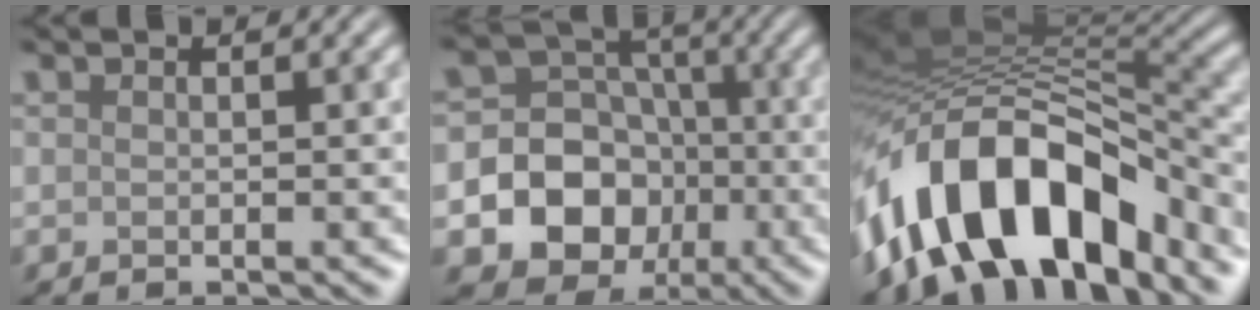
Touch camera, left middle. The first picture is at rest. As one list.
[{"total": 12.7, "force": [-4.0, 11.4, 4.1], "torque": [-0.074, -0.024, -0.084]}, {"total": 14.3, "force": [-7.5, 7.2, 9.9], "torque": [-0.162, 0.012, -0.141]}]